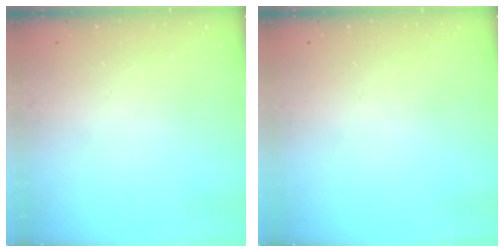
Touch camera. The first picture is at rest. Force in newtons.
{"total": 0.0}